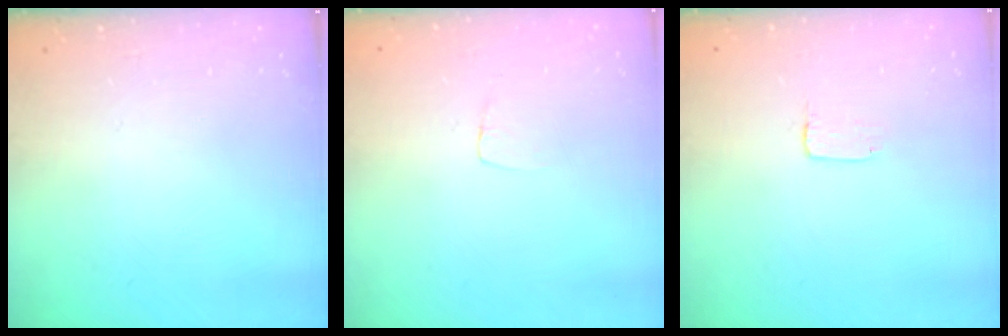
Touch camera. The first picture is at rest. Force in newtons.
{"total": 3.5, "press": 3.5, "slide": 0.2}
{"total": 1.3, "press": 1.2, "slide": 0.1}